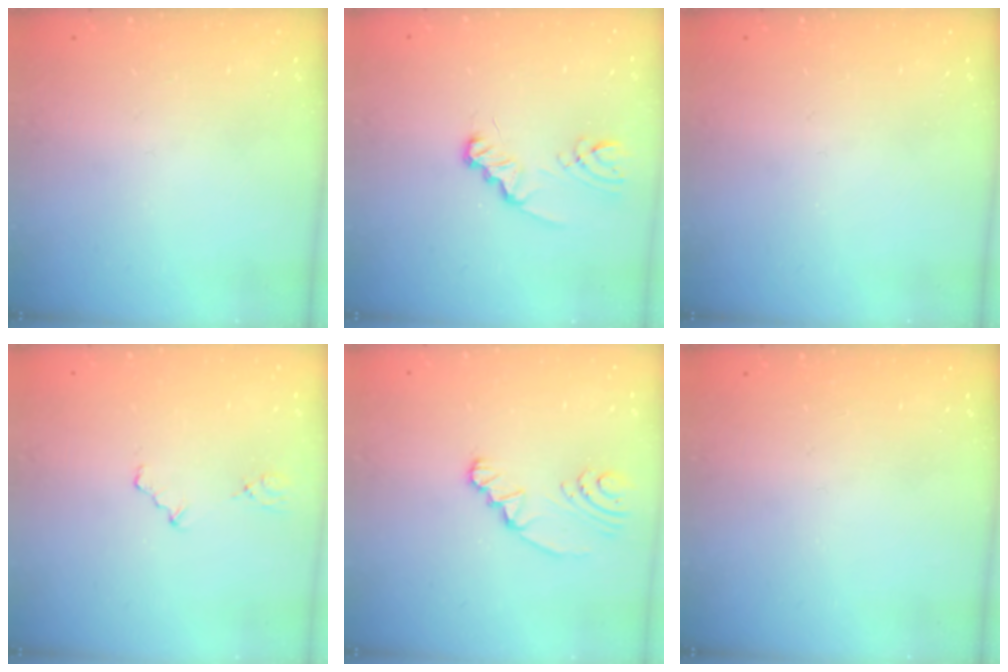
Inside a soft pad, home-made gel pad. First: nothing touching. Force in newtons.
{"total": 3.3, "press": 3.3, "slide": 0.4}
{"total": 0.0}
{"total": 2.9, "press": 2.9, "slide": 0.3}
{"total": 3.8, "press": 3.5, "slide": 1.4}
{"total": 0.0}